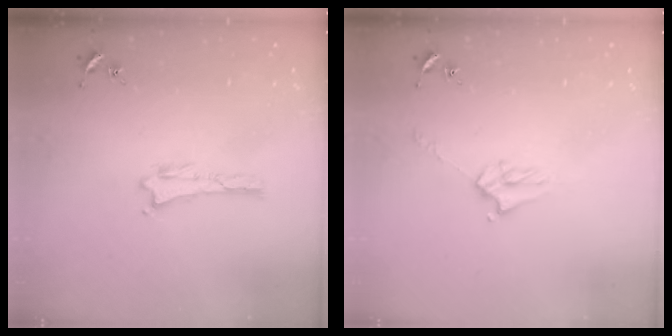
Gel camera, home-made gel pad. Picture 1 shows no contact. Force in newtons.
{"total": 4.2, "press": 4.2, "slide": 0.6}